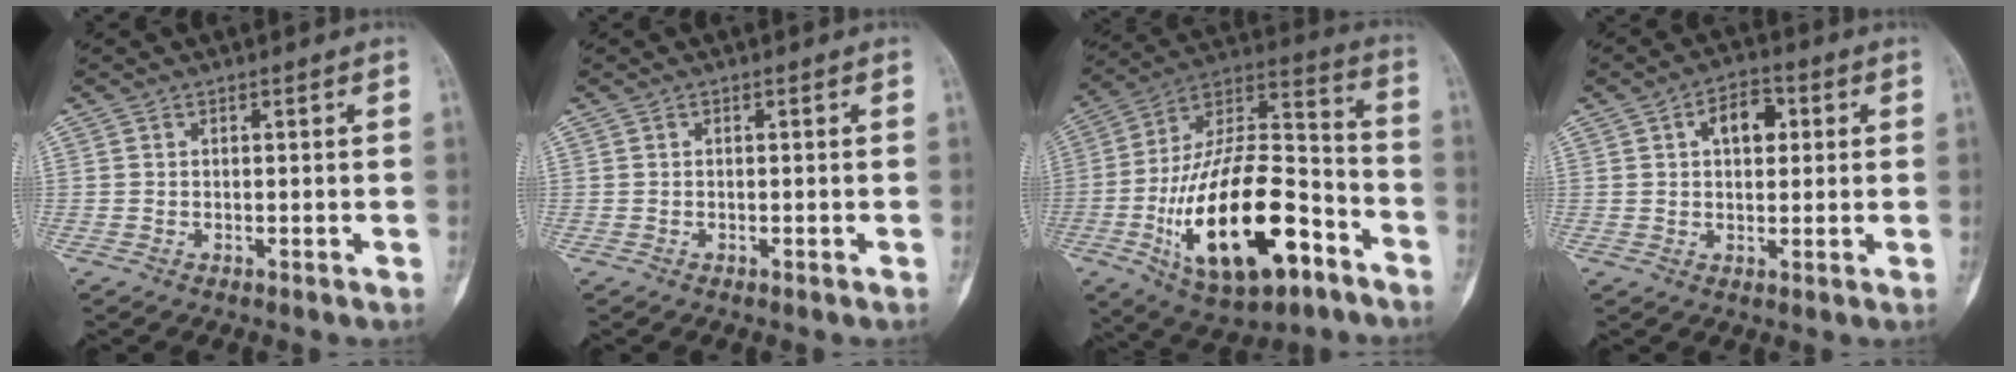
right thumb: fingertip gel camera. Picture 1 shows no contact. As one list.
[{"total": 0.0}, {"total": 27.7, "force": [-10.8, 12.3, 22.4], "torque": [-0.421, 0.056, -0.170]}, {"total": 6.9, "force": [1.9, 4.2, 5.1], "torque": [-0.062, 0.008, 0.024]}]